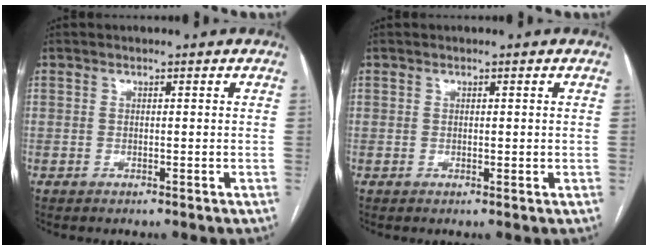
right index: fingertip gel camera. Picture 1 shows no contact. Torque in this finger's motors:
{"motor_torque": [-0.48, 0.83, -0.02, 0.02]}